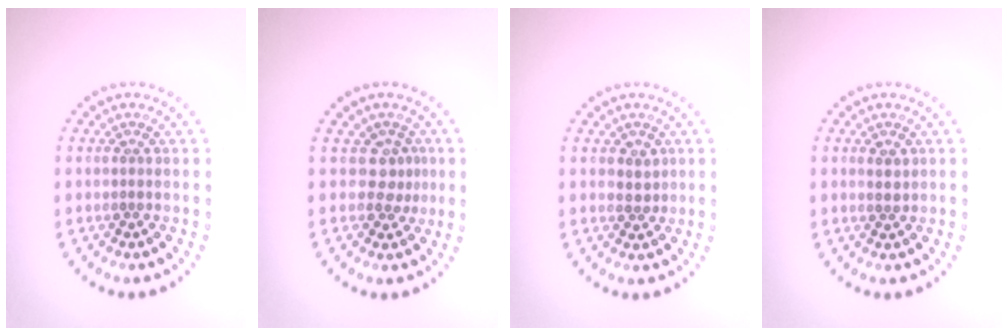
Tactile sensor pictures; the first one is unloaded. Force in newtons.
{"total": 1.9, "press": 1.4, "slide": 1.2}
{"total": 1.5, "press": 1.4, "slide": 0.7}
{"total": 1.1, "press": 1.0, "slide": 0.4}